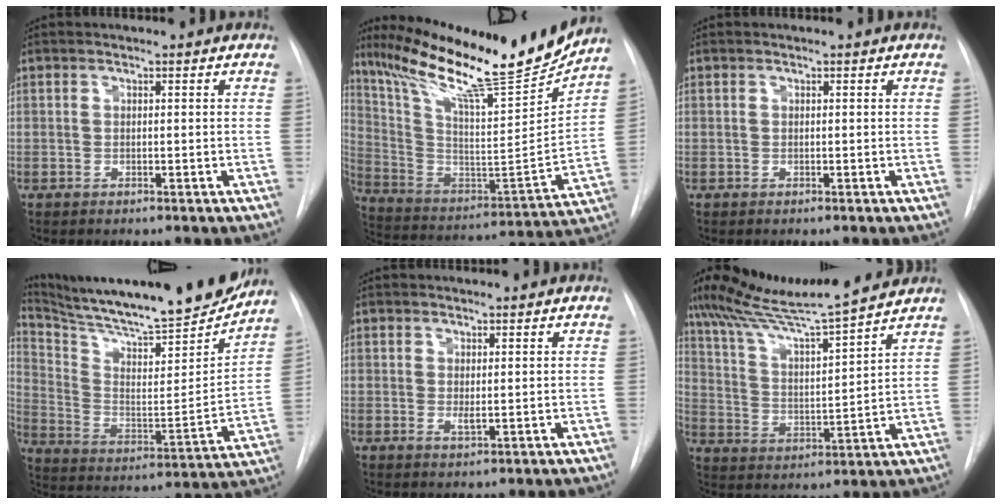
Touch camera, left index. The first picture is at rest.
{"total": 24.2, "force": [20.9, 1.0, 12.1], "torque": [-0.219, -0.054, 0.335]}
{"total": 0.0}
{"total": 24.9, "force": [22.6, 1.6, 10.3], "torque": [-0.182, -0.064, 0.340]}
{"total": 1.2, "force": [0.4, 0.2, 1.1], "torque": [-0.024, -0.003, 0.010]}
{"total": 16.6, "force": [14.7, -0.3, 7.8], "torque": [-0.137, 0.009, 0.242]}